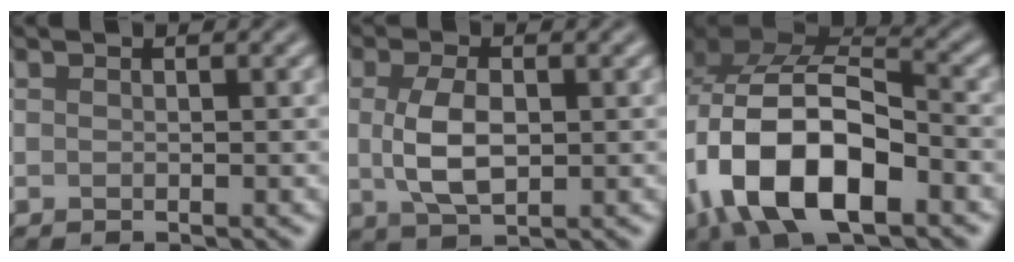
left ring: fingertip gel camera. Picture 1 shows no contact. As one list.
[{"total": 4.3, "force": [0.2, 2.2, 3.7], "torque": [-0.082, 0.000, 0.005]}, {"total": 13.6, "force": [-4.9, 7.1, 10.5], "torque": [-0.195, -0.001, -0.097]}]